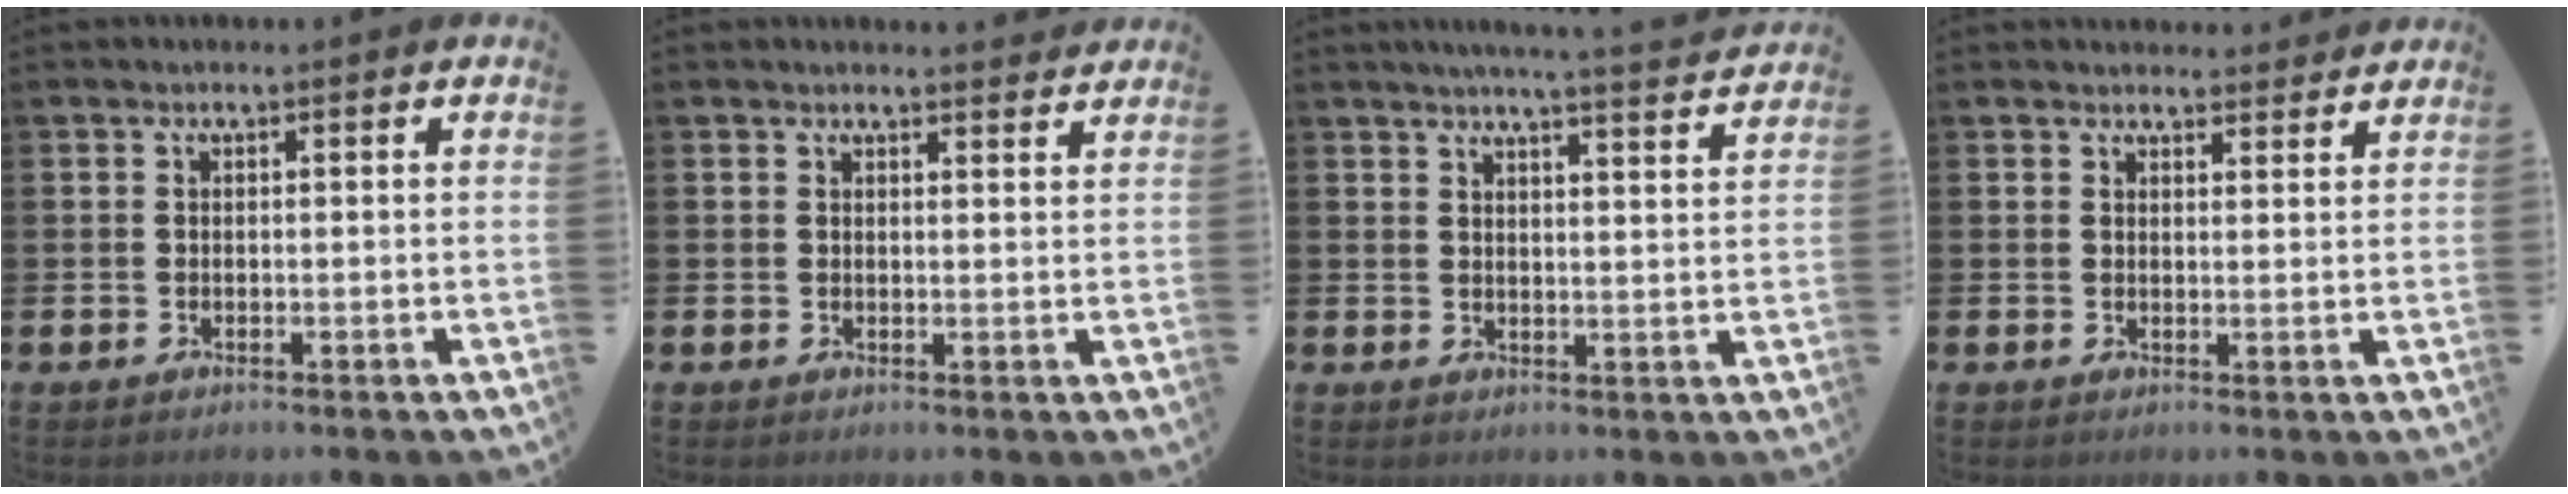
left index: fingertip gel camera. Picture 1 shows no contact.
{"total": 2.0, "force": [2.0, 0.1, 0.0], "torque": [0.006, -0.014, 0.034]}
{"total": 5.1, "force": [4.9, -0.8, 1.2], "torque": [-0.026, -0.031, 0.083]}
{"total": 2.6, "force": [2.6, 0.5, -0.1], "torque": [0.005, -0.017, 0.046]}